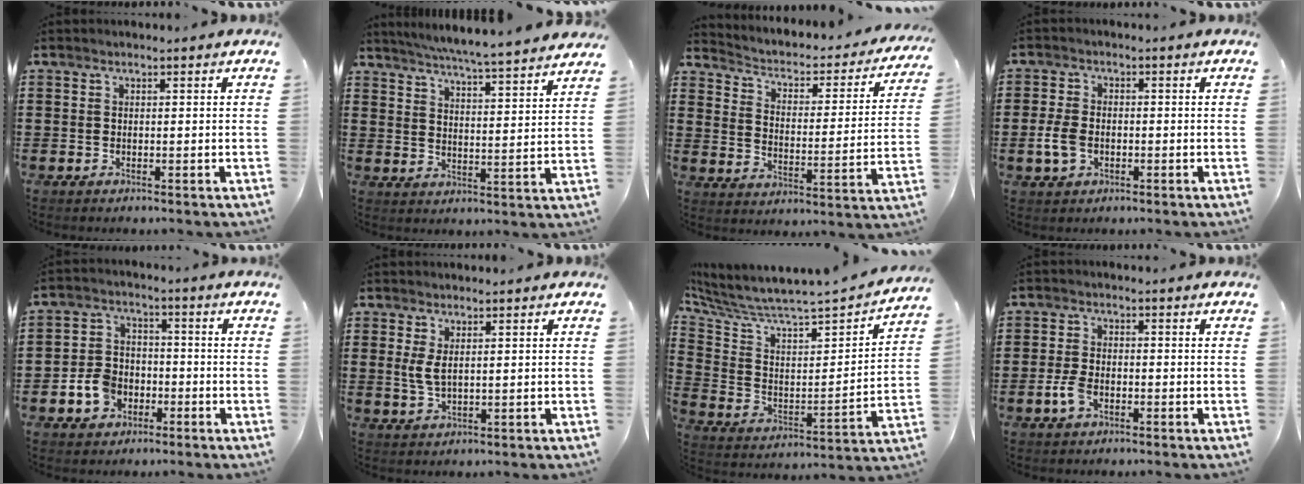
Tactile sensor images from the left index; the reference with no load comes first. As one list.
[{"total": 5.2, "force": [4.9, -1.2, 1.5], "torque": [-0.050, -0.041, 0.080]}, {"total": 2.2, "force": [1.3, 1.3, 1.2], "torque": [-0.037, -0.019, 0.010]}, {"total": 4.0, "force": [-0.9, 2.6, 3.0], "torque": [-0.083, -0.005, -0.022]}, {"total": 6.0, "force": [-2.6, 4.7, 2.8], "torque": [-0.074, 0.011, -0.051]}, {"total": 2.9, "force": [0.9, 1.0, 2.6], "torque": [-0.069, -0.003, 0.011]}, {"total": 4.6, "force": [4.3, 0.1, 1.7], "torque": [-0.063, -0.057, 0.064]}, {"total": 3.7, "force": [-1.5, 1.9, 2.8], "torque": [-0.077, -0.006, -0.033]}]